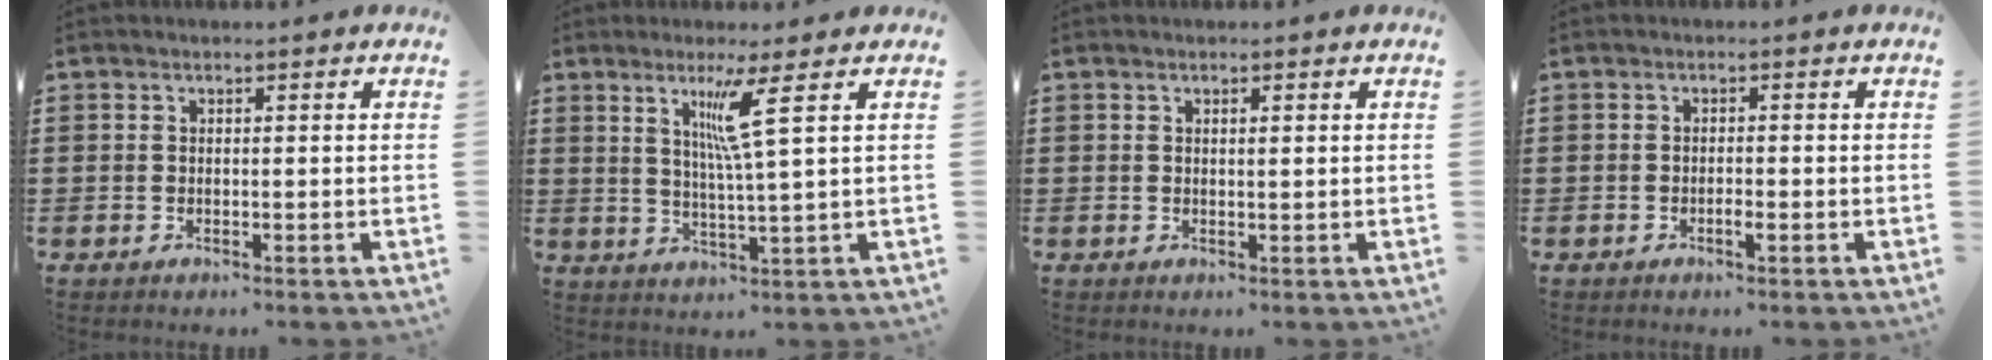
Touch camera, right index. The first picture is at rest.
{"total": 6.6, "force": [2.7, -0.4, 6.0], "torque": [-0.125, -0.005, 0.041]}
{"total": 0.6, "force": [0.3, 0.1, 0.6], "torque": [-0.011, 0.000, 0.005]}
{"total": 1.2, "force": [-0.7, 0.3, 1.0], "torque": [-0.020, -0.005, -0.011]}